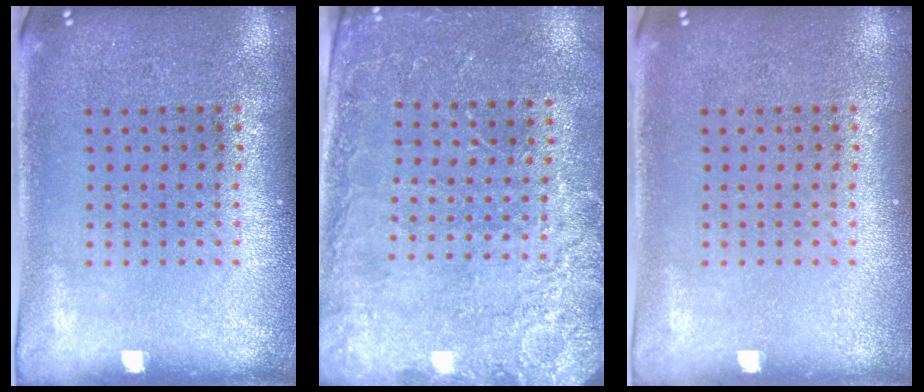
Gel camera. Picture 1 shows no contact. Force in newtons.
{"total": 2.5, "press": 2.5, "slide": 0.5}
{"total": 0.0}